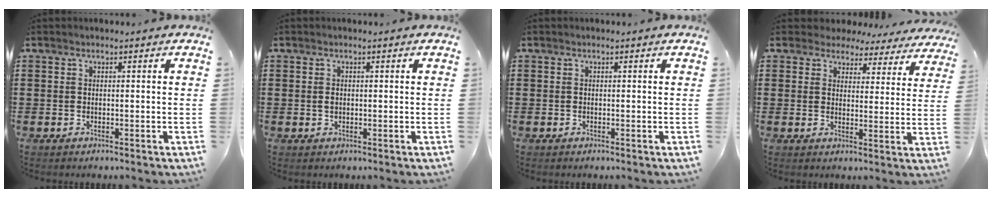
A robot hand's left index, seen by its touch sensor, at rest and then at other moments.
{"total": 0.9, "force": [0.1, 0.5, 0.7], "torque": [-0.017, 0.001, 0.002]}
{"total": 0.0}
{"total": 3.7, "force": [3.5, 1.3, 0.5], "torque": [-0.023, -0.017, 0.058]}